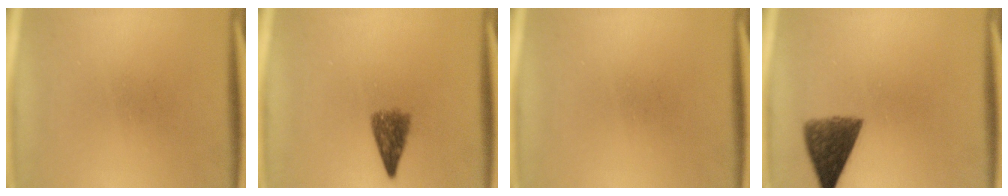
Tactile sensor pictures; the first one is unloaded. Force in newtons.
{"total": 4.0}
{"total": 0.0}
{"total": 7.3}